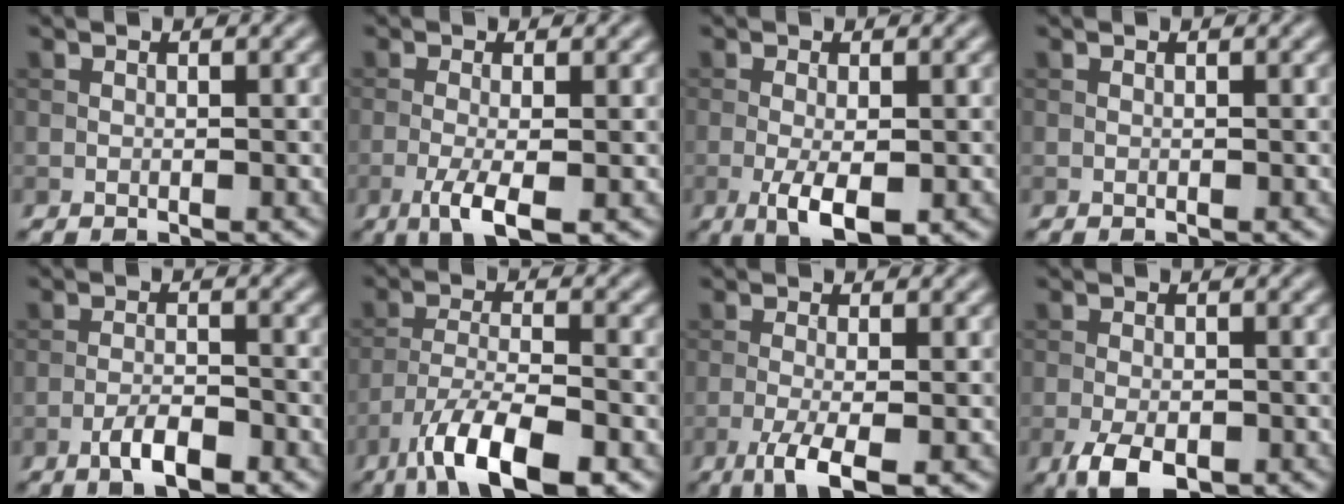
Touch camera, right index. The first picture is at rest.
{"total": 3.9, "force": [-1.5, 0.9, 3.5], "torque": [-0.068, -0.004, -0.029]}
{"total": 3.9, "force": [-1.2, 1.3, 3.4], "torque": [-0.064, -0.008, -0.020]}
{"total": 0.0}
{"total": 3.3, "force": [-1.9, 1.1, 2.4], "torque": [-0.045, 0.003, -0.037]}
{"total": 8.8, "force": [-5.3, 2.5, 6.5], "torque": [-0.116, -0.004, -0.098]}
{"total": 4.2, "force": [-1.8, 1.0, 3.7], "torque": [-0.071, -0.004, -0.038]}
{"total": 4.4, "force": [-2.2, 2.2, 3.2], "torque": [-0.062, -0.008, -0.038]}